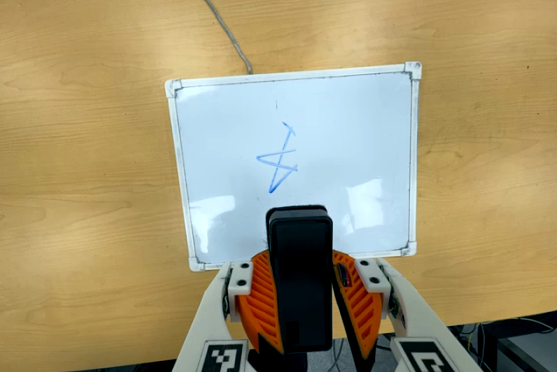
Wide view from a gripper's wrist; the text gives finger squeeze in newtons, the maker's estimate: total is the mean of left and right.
{"total": 9.4, "left": 9.2, "right": 9.6}